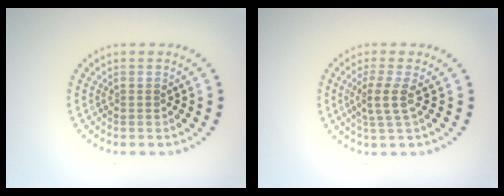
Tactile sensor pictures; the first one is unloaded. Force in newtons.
{"total": 2.5, "press": 1.9, "slide": 1.5}